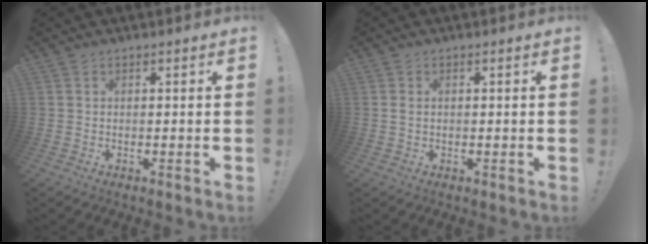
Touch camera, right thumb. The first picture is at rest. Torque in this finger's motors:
{"motor_torque": [-0.19, 0.04, -0.04, -0.01, -0.03]}